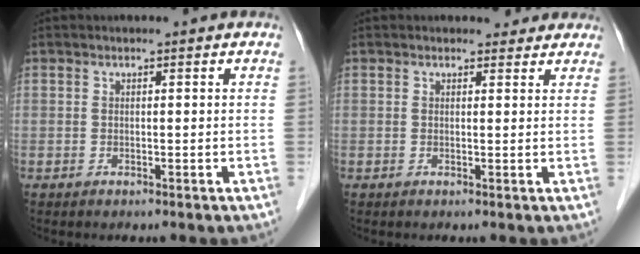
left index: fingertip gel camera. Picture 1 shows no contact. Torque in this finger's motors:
{"motor_torque": [1.11, -1.03, 0.06, -0.01]}